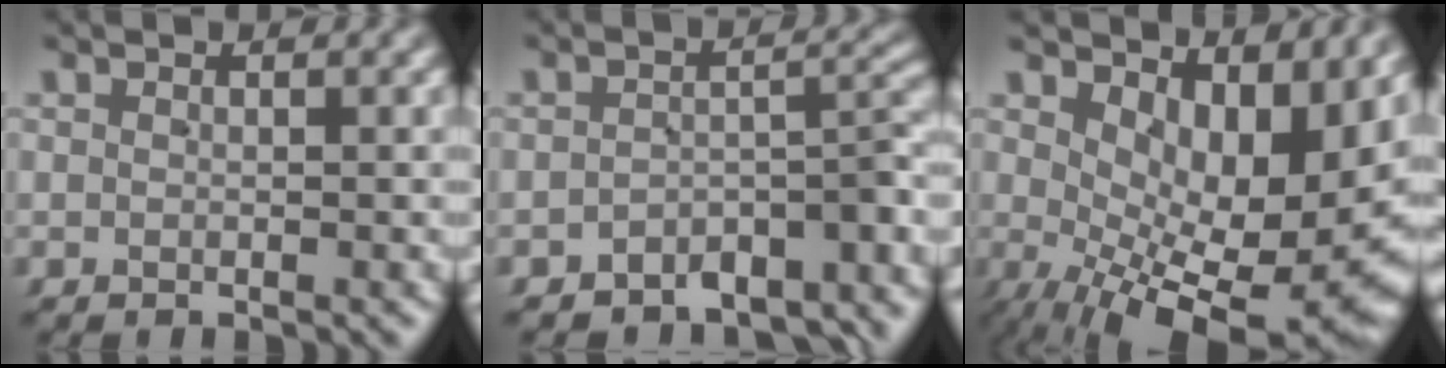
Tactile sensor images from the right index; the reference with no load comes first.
{"total": 5.9, "force": [-4.2, 1.8, 3.8], "torque": [-0.039, -0.004, -0.066]}
{"total": 12.8, "force": [-2.5, 6.4, 10.7], "torque": [-0.145, -0.052, -0.010]}